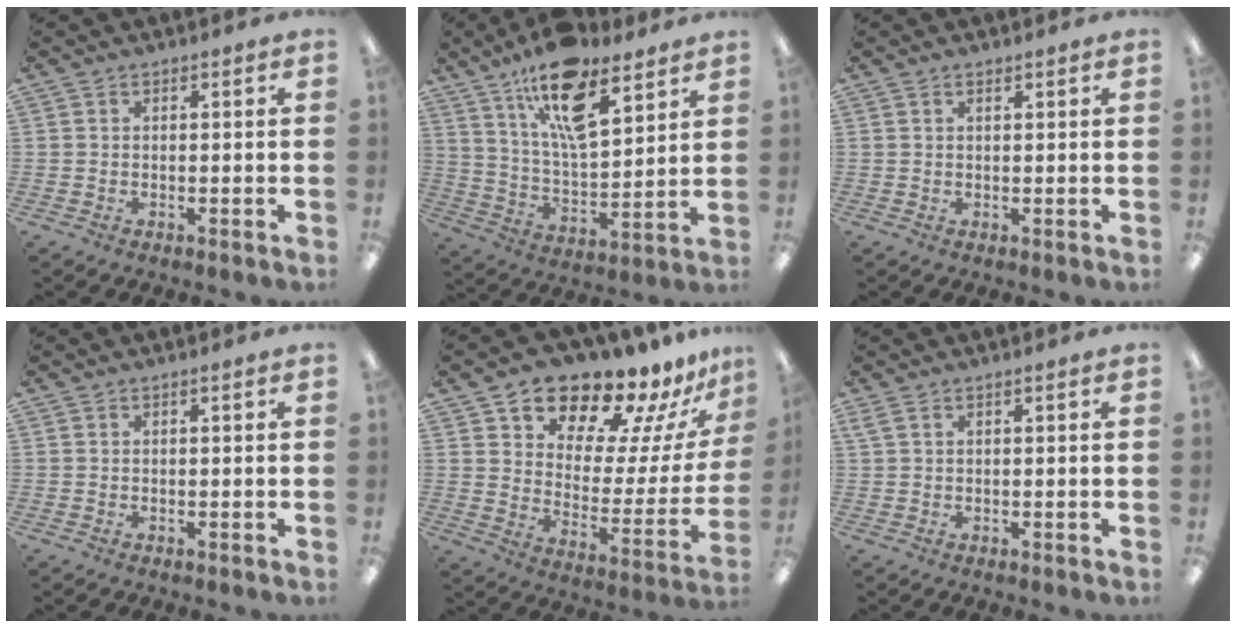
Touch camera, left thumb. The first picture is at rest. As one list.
[{"total": 17.9, "force": [11.8, 7.2, 11.3], "torque": [-0.196, -0.053, 0.201]}, {"total": 0.6, "force": [0.6, 0.2, 0.1], "torque": [-0.003, 0.000, 0.010]}, {"total": 0.0}, {"total": 15.8, "force": [14.5, 5.0, 4.0], "torque": [-0.069, -0.131, 0.247]}, {"total": 1.5, "force": [0.5, 0.5, 1.3], "torque": [-0.027, 0.001, 0.010]}]